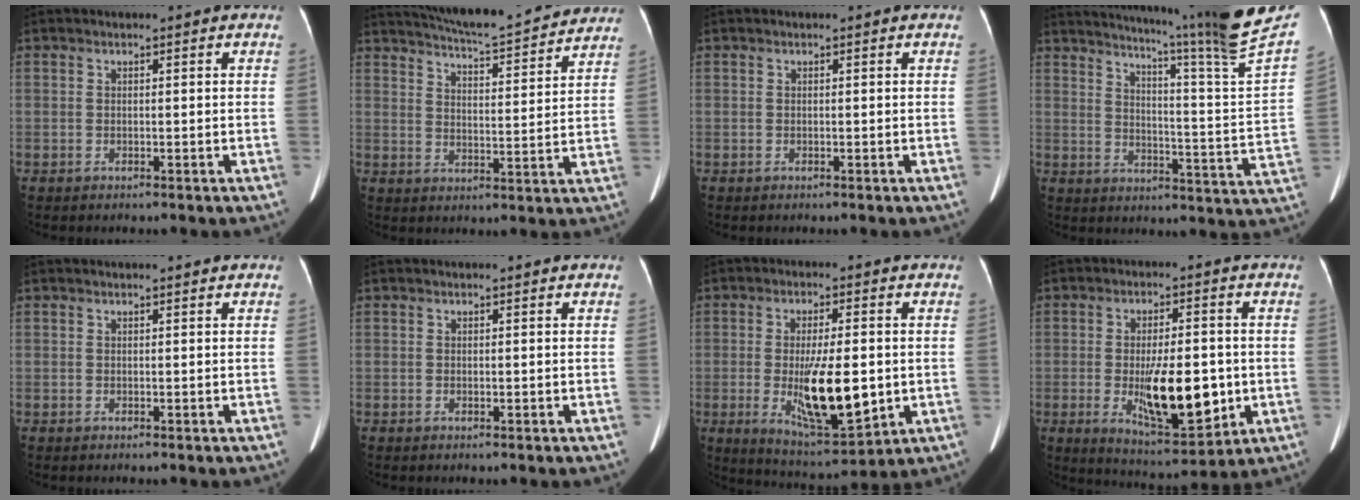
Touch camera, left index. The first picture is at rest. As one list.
[{"total": 17.2, "force": [16.0, 1.6, 6.1], "torque": [-0.100, -0.002, 0.216]}, {"total": 0.0}, {"total": 23.4, "force": [19.3, -2.8, 12.8], "torque": [-0.197, -0.079, 0.249]}, {"total": 0.5, "force": [0.5, -0.1, 0.2], "torque": [-0.008, -0.001, 0.008]}, {"total": 0.0}, {"total": 12.4, "force": [-1.8, 3.3, 11.8], "torque": [-0.205, -0.026, -0.017]}, {"total": 12.6, "force": [-2.2, 4.1, 11.7], "torque": [-0.192, -0.021, -0.024]}]